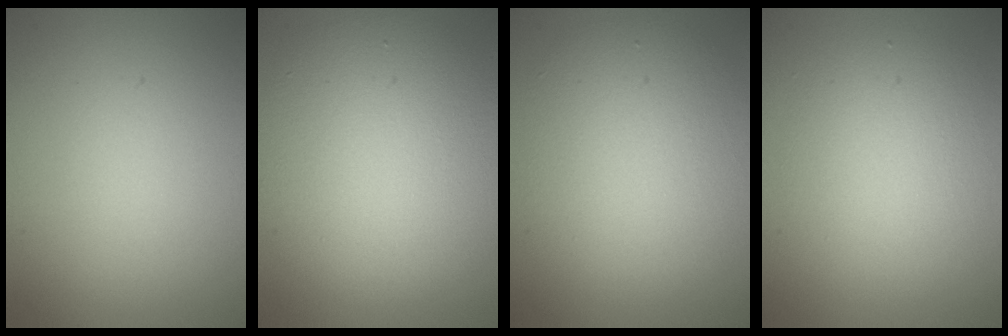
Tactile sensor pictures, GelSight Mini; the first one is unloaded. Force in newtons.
{"total": 8.7, "press": 8.7, "slide": 0.3}
{"total": 5.9, "press": 5.9, "slide": 0.4}
{"total": 4.1, "press": 4.1, "slide": 0.2}